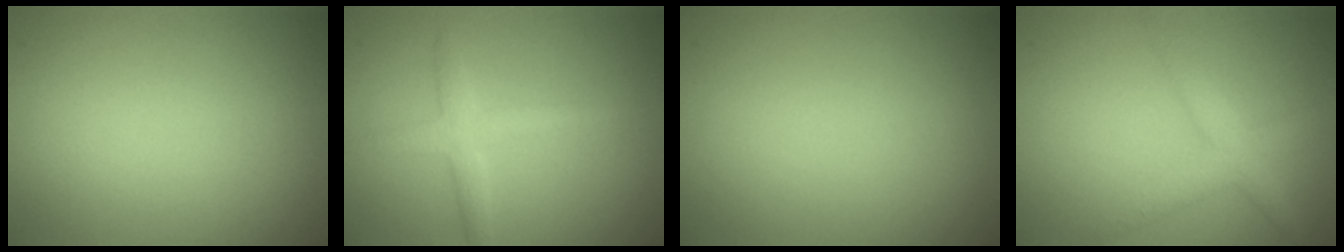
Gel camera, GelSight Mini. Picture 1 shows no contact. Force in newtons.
{"total": 2.4, "press": 2.4, "slide": 0.0}
{"total": 0.0}
{"total": 2.7, "press": 2.7, "slide": 0.1}